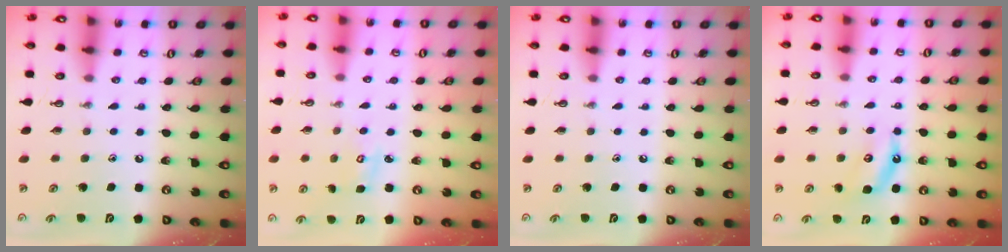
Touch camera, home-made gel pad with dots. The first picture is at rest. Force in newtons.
{"total": 2.9, "press": 2.9, "slide": 0.2}
{"total": 0.0}
{"total": 5.4, "press": 5.4, "slide": 0.6}